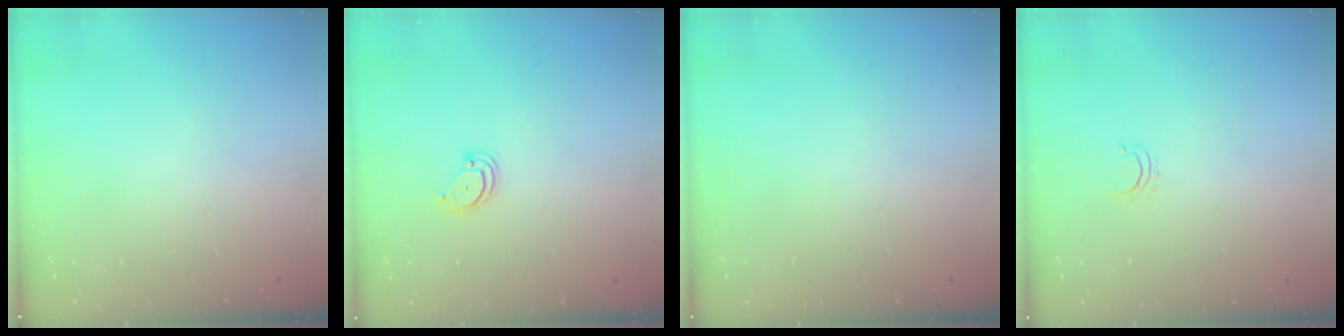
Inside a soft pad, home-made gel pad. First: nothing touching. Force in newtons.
{"total": 3.0, "press": 3.0, "slide": 0.2}
{"total": 0.0}
{"total": 2.8, "press": 2.8, "slide": 0.2}